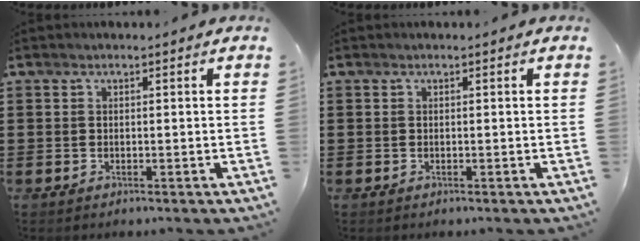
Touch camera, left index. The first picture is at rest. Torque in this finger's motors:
{"motor_torque": [0.00, 0.00, 0.00, -0.01]}